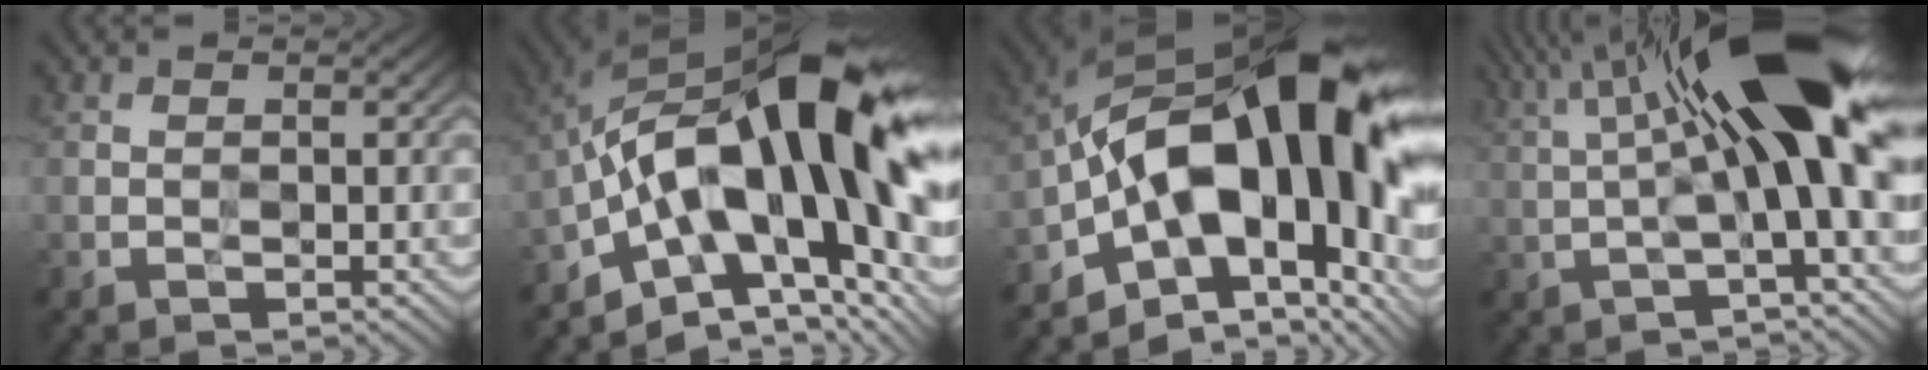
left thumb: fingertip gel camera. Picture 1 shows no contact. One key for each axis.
{"total": 20.0, "fx": -2.2, "fy": 9.1, "fz": 17.7, "tx": -0.278, "ty": 0.015, "tz": -0.043}
{"total": 19.7, "fx": -2.1, "fy": 10.8, "fz": 16.4, "tx": -0.249, "ty": 0.012, "tz": -0.036}
{"total": 16.2, "fx": 4.3, "fy": 3.0, "fz": 15.4, "tx": -0.262, "ty": 0.022, "tz": 0.077}